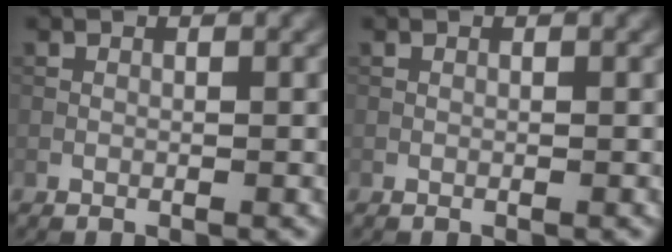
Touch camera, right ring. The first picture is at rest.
{"total": 0.0}